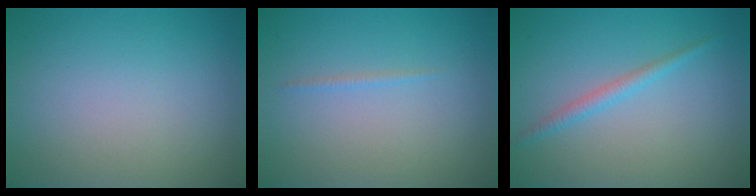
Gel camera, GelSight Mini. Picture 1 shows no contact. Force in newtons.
{"total": 0.6, "press": 0.6, "slide": 0.1}
{"total": 1.5, "press": 1.5, "slide": 0.1}